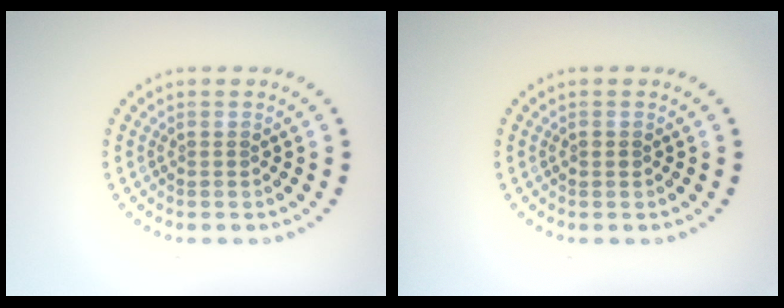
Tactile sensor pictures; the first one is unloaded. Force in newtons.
{"total": 0.7, "press": 0.7, "slide": 0.1}